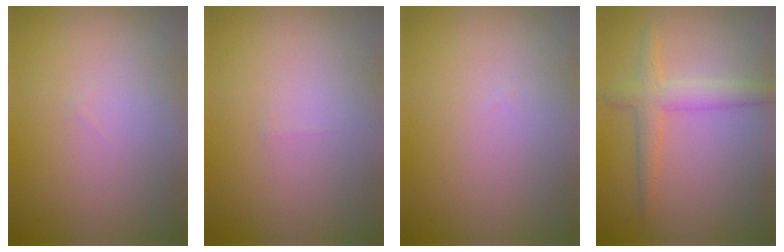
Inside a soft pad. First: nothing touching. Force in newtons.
{"total": 0.0}
{"total": 0.0}
{"total": 2.9, "press": 2.9, "slide": 0.1}